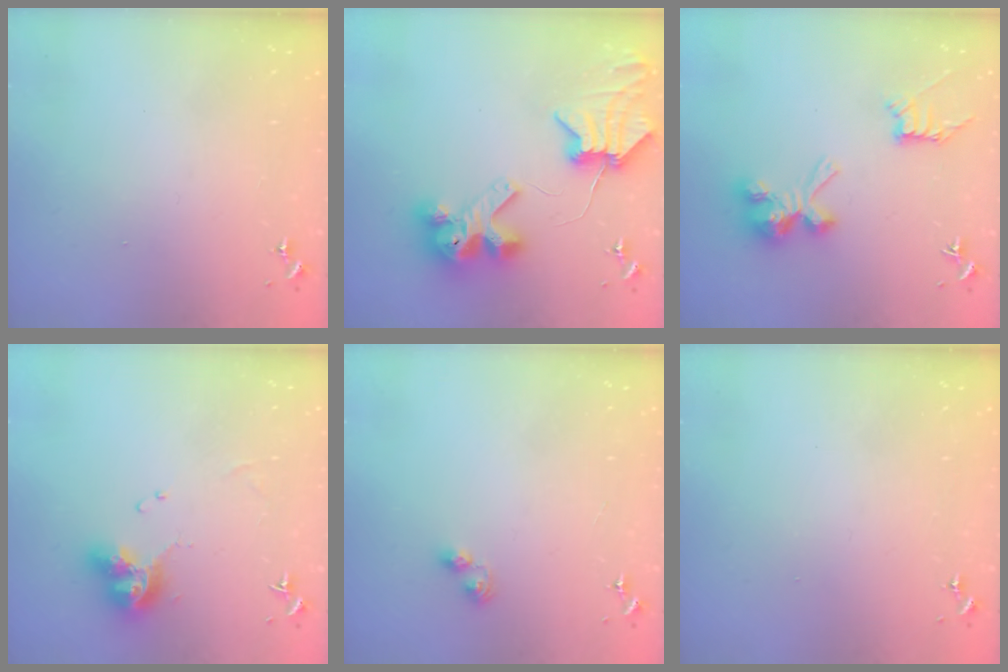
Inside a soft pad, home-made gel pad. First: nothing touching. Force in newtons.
{"total": 9.6, "press": 9.6, "slide": 1.3}
{"total": 11.2, "press": 11.2, "slide": 0.4}
{"total": 10.9, "press": 10.9, "slide": 0.8}
{"total": 3.3, "press": 3.3, "slide": 0.4}
{"total": 0.0}